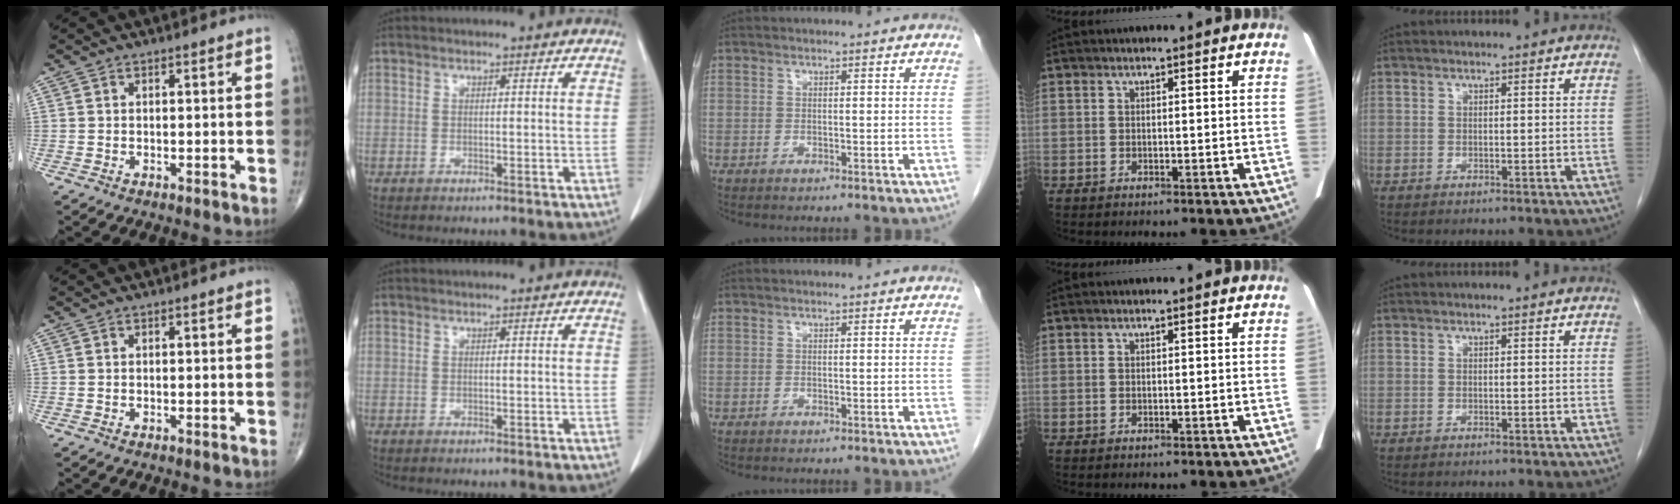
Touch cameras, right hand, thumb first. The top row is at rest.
{}